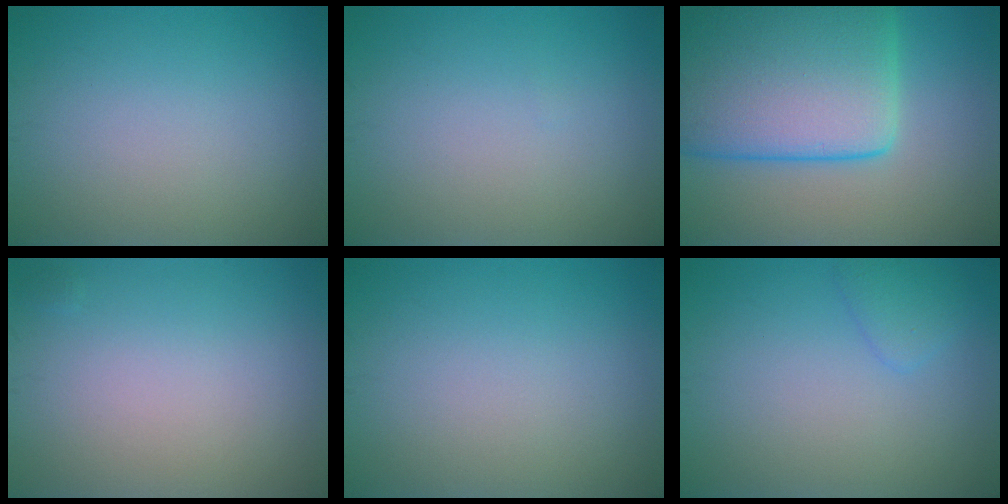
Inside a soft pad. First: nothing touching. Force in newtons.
{"total": 0.0}
{"total": 14.6, "press": 14.6, "slide": 0.1}
{"total": 0.0}
{"total": 0.0}
{"total": 1.4, "press": 1.4, "slide": 0.1}